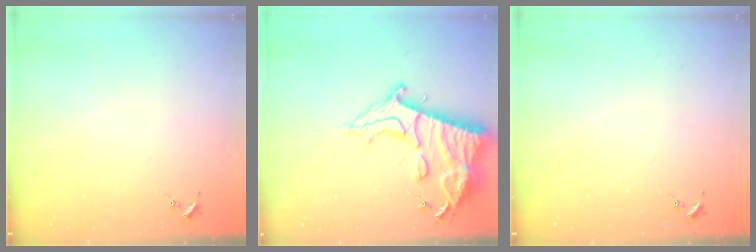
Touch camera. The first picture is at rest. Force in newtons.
{"total": 20.1, "press": 20.0, "slide": 1.7}
{"total": 0.0}